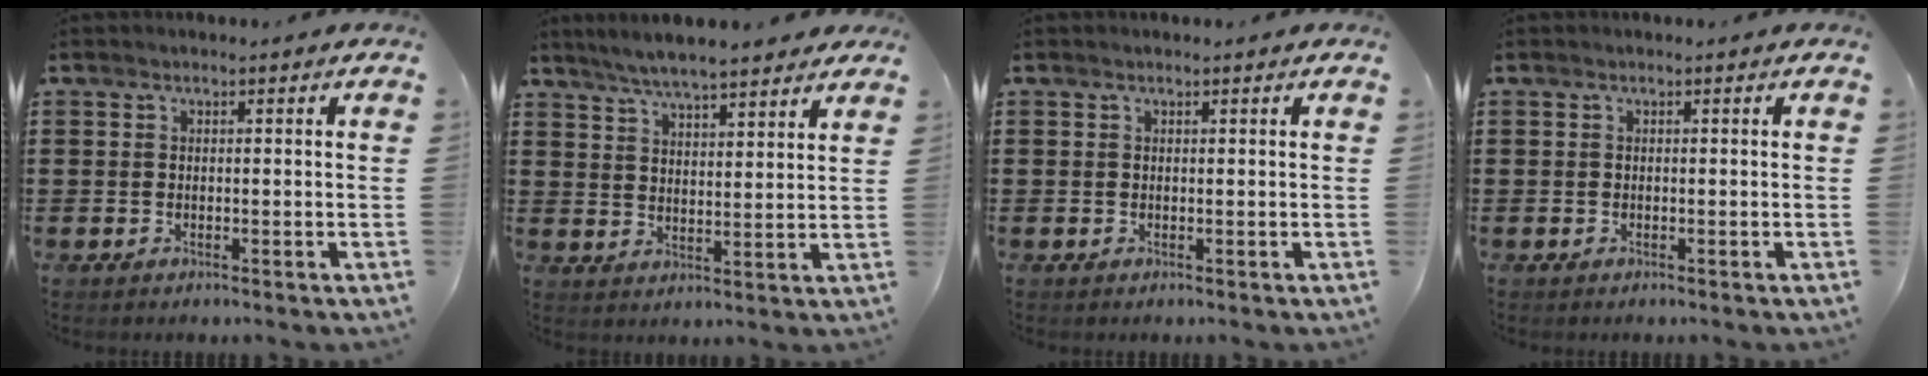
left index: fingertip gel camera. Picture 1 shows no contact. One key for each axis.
{"total": 5.7, "fx": 5.3, "fy": 0.7, "fz": 1.9, "tx": -0.055, "ty": -0.013, "tz": 0.096}
{"total": 0.0}
{"total": 0.0}